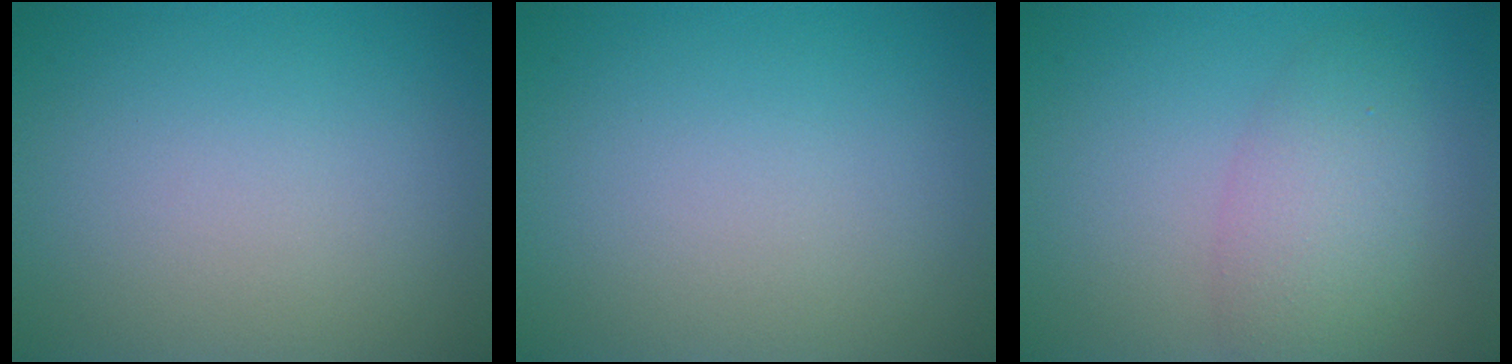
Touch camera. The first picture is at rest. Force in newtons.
{"total": 0.0}
{"total": 3.9, "press": 3.9, "slide": 0.2}